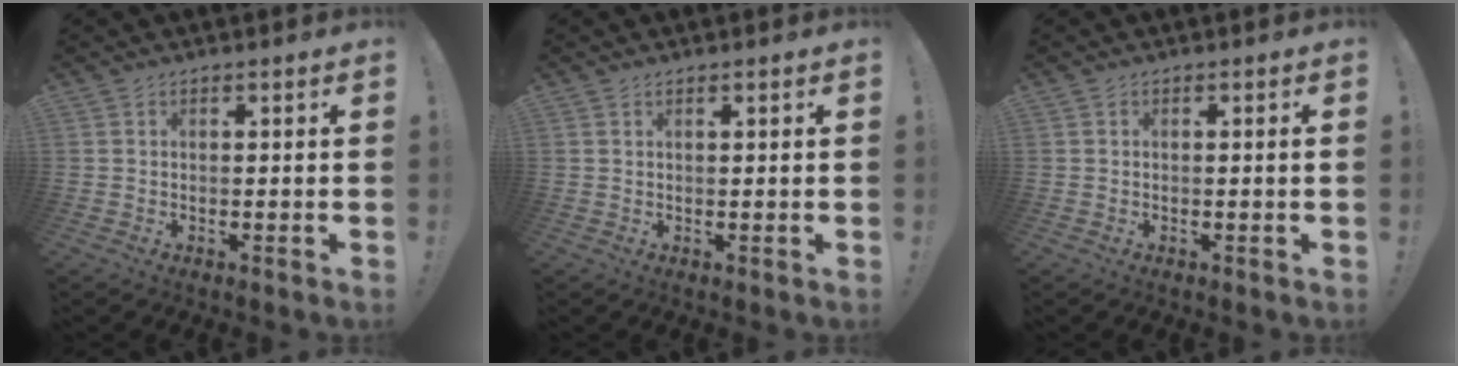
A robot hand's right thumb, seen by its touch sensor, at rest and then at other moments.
{"total": 0.8, "force": [0.5, 0.1, 0.5], "torque": [-0.007, -0.001, 0.009]}
{"total": 1.0, "force": [0.1, -0.2, 1.0], "torque": [-0.020, 0.001, 0.002]}